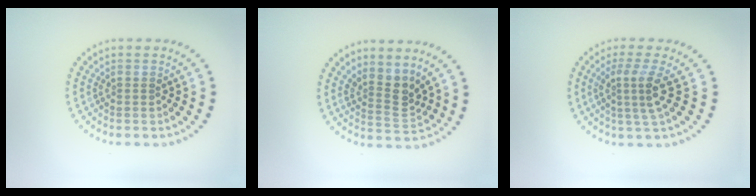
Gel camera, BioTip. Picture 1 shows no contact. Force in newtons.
{"total": 2.9, "press": 2.1, "slide": 2.0}
{"total": 3.2, "press": 2.3, "slide": 2.3}